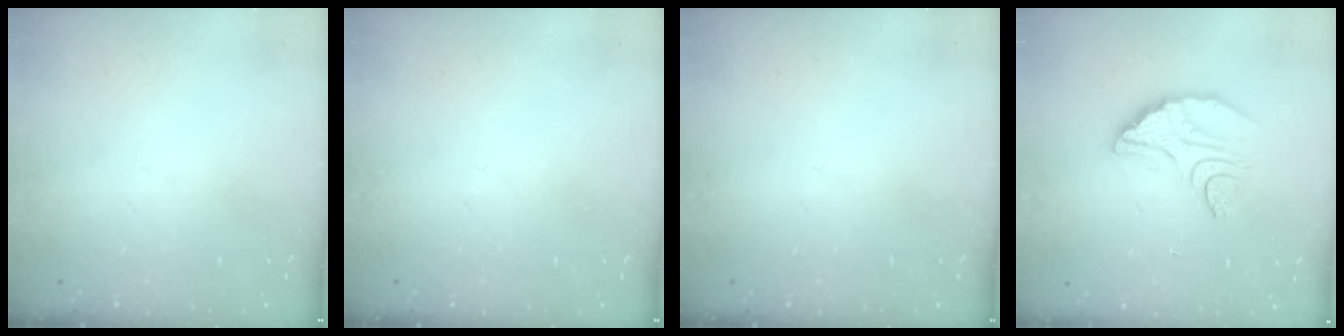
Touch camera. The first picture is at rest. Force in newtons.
{"total": 0.0}
{"total": 0.0}
{"total": 10.2, "press": 10.2, "slide": 0.6}